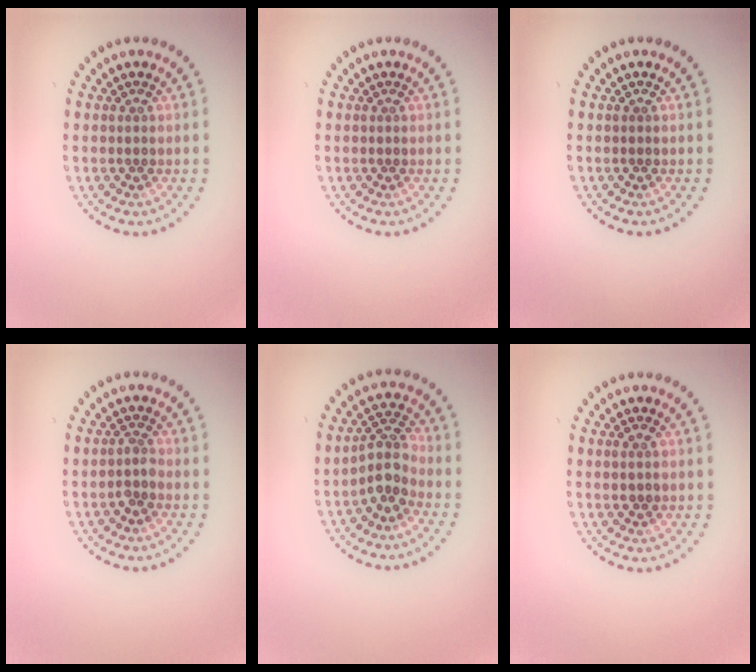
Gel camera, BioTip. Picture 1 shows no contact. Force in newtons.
{"total": 0.0}
{"total": 0.0}
{"total": 1.4, "press": 1.1, "slide": 0.9}
{"total": 2.9, "press": 2.3, "slide": 1.8}
{"total": 1.3, "press": 1.3, "slide": 0.4}